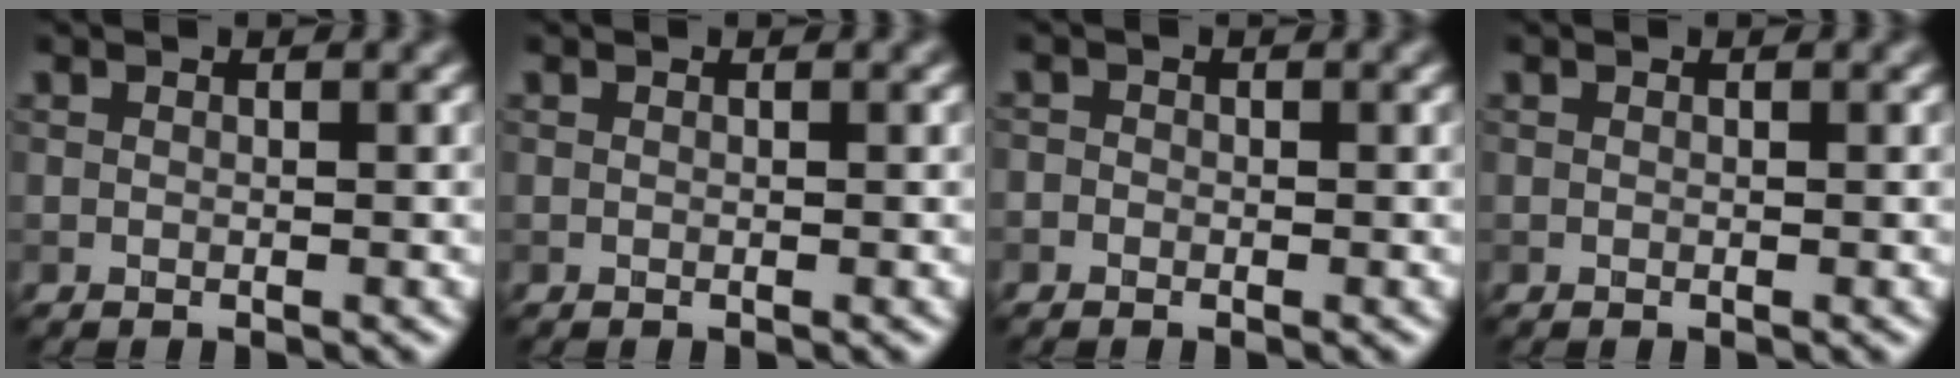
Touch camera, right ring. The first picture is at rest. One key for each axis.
{"total": 0.0}
{"total": 0.7, "fx": -0.3, "fy": 0.6, "fz": 0.1, "tx": 0.001, "ty": -0.004, "tz": -0.009}
{"total": 0.0}